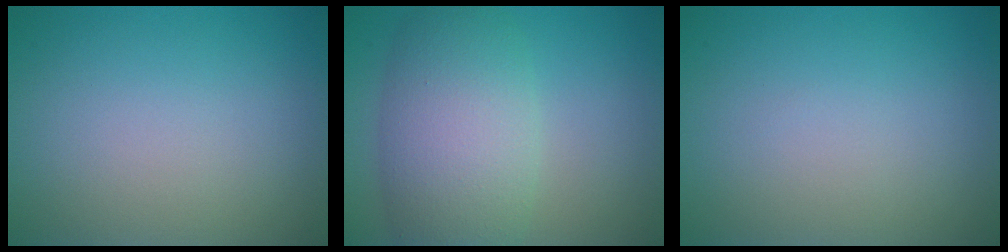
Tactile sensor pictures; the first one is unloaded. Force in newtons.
{"total": 7.9, "press": 7.9, "slide": 0.3}
{"total": 0.0}